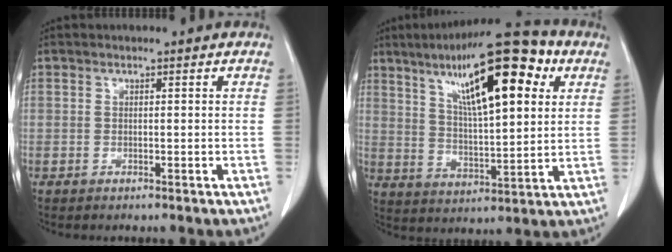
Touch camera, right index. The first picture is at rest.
{"total": 19.2, "force": [8.9, 4.3, 16.5], "torque": [-0.265, 0.029, 0.146]}